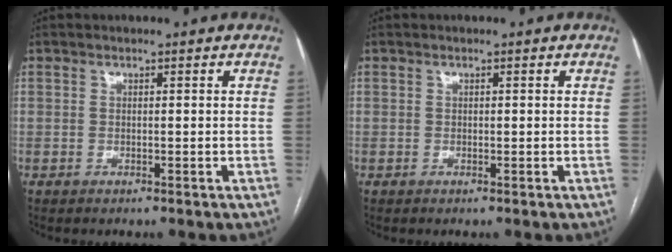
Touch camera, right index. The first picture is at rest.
{"total": 0.0}